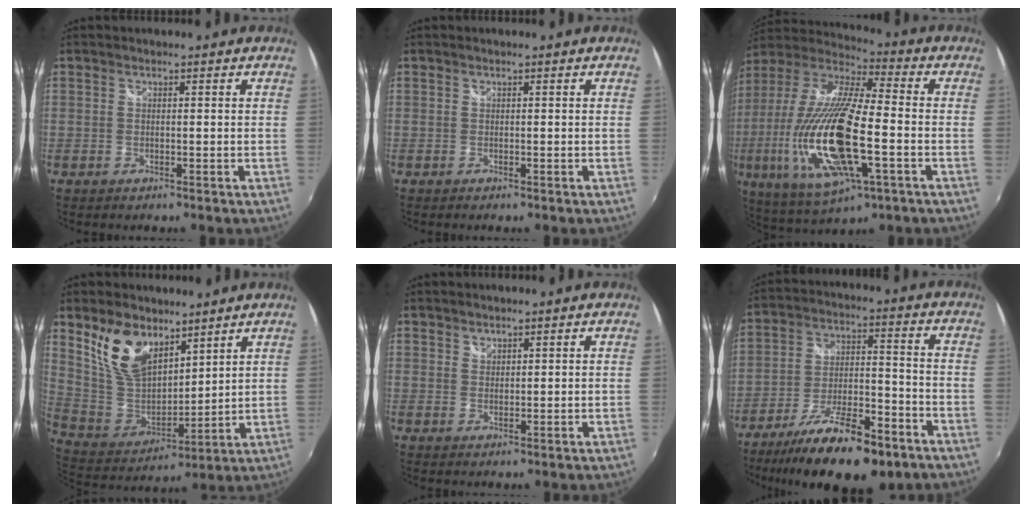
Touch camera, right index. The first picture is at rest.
{"total": 0.0}
{"total": 25.1, "force": [-5.3, 7.5, 23.3], "torque": [-0.461, -0.037, -0.098]}
{"total": 14.5, "force": [9.1, 8.1, 7.9], "torque": [-0.168, 0.007, 0.191]}
{"total": 1.3, "force": [1.1, 0.7, 0.1], "torque": [0.004, 0.002, 0.021]}
{"total": 19.9, "force": [-14.3, 6.2, 12.4], "torque": [-0.228, -0.027, -0.222]}